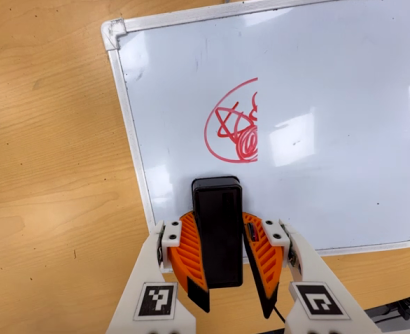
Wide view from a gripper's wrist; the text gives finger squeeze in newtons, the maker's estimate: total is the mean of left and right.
{"total": 10.8, "left": 10.1, "right": 11.5}